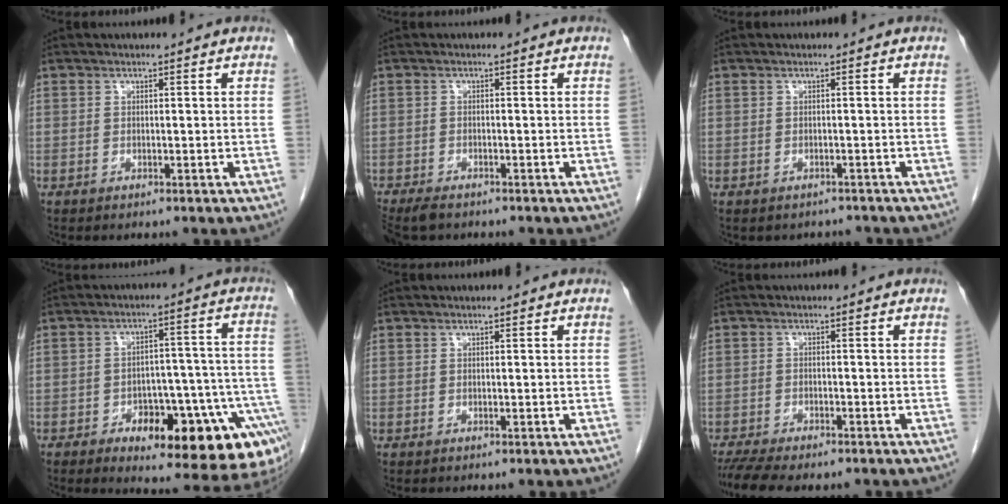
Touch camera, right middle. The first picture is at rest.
{"total": 5.3, "force": [-4.4, 1.8, 2.3], "torque": [-0.038, -0.010, -0.073]}
{"total": 2.4, "force": [-2.1, 1.1, 0.0], "torque": [-0.004, 0.000, -0.027]}
{"total": 20.0, "force": [-10.6, 6.8, 15.5], "torque": [-0.109, 0.041, -0.133]}
{"total": 0.0}
{"total": 8.7, "force": [-7.4, 1.8, 4.2], "torque": [-0.067, -0.008, -0.114]}